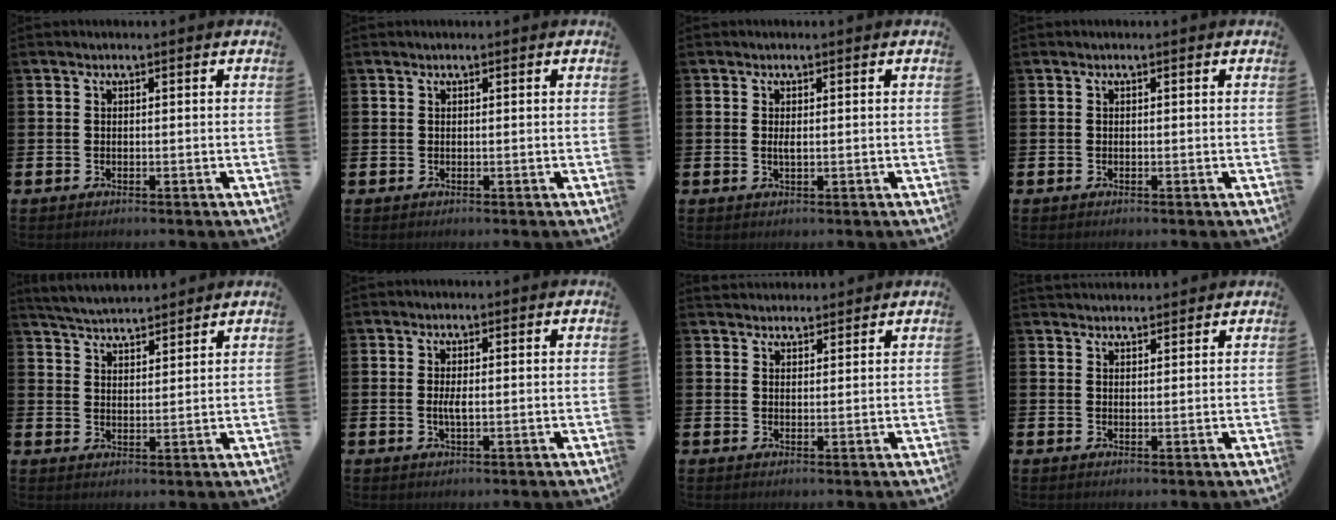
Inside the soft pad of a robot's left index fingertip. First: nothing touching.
{"total": 0.0}
{"total": 1.0, "force": [0.1, 0.3, 0.9], "torque": [-0.016, 0.002, 0.000]}
{"total": 0.0}
{"total": 4.5, "force": [4.5, 0.5, 0.1], "torque": [-0.024, -0.023, 0.081]}
{"total": 1.8, "force": [-0.1, 0.5, 1.7], "torque": [-0.032, 0.000, -0.003]}
{"total": 2.8, "force": [2.7, 0.8, -0.1], "torque": [0.005, -0.013, 0.048]}
{"total": 2.5, "force": [2.4, 0.4, 0.0], "torque": [0.005, -0.012, 0.042]}